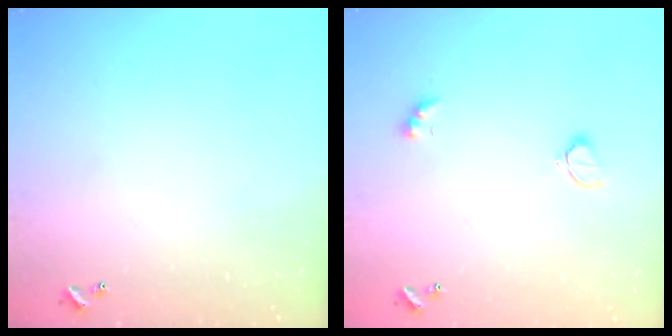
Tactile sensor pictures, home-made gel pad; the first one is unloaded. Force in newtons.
{"total": 2.6, "press": 2.6, "slide": 0.5}